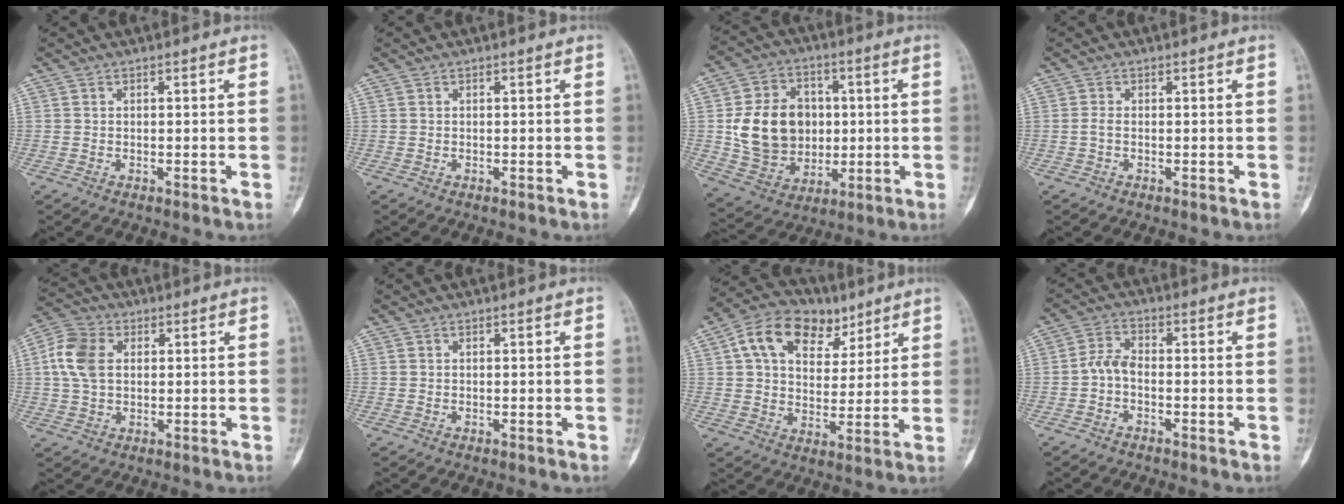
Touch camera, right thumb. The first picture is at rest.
{"total": 0.0}
{"total": 16.3, "force": [1.0, 13.3, 9.4], "torque": [-0.126, 0.005, 0.032]}
{"total": 0.8, "force": [-0.2, 0.5, 0.7], "torque": [-0.014, 0.000, -0.005]}
{"total": 8.3, "force": [1.6, 5.8, 5.8], "torque": [-0.123, 0.017, 0.025]}
{"total": 0.0}
{"total": 15.4, "force": [7.4, 10.2, 8.9], "torque": [-0.117, -0.004, 0.128]}
{"total": 3.7, "force": [-1.3, 2.0, 2.9], "torque": [-0.057, 0.017, -0.034]}